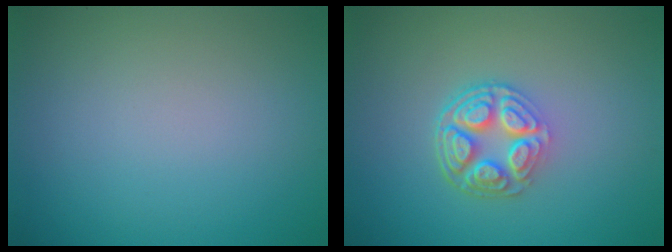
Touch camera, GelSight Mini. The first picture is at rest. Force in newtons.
{"total": 4.8, "press": 3.4, "slide": 3.4}